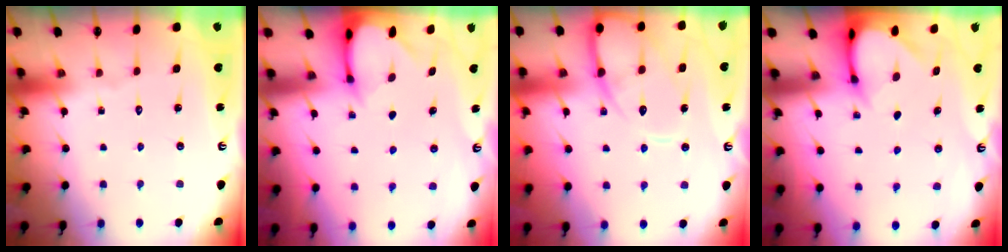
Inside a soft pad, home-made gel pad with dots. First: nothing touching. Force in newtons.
{"total": 2.3, "press": 2.3, "slide": 0.3}
{"total": 12.7, "press": 12.6, "slide": 1.1}
{"total": 3.5, "press": 3.5, "slide": 0.3}